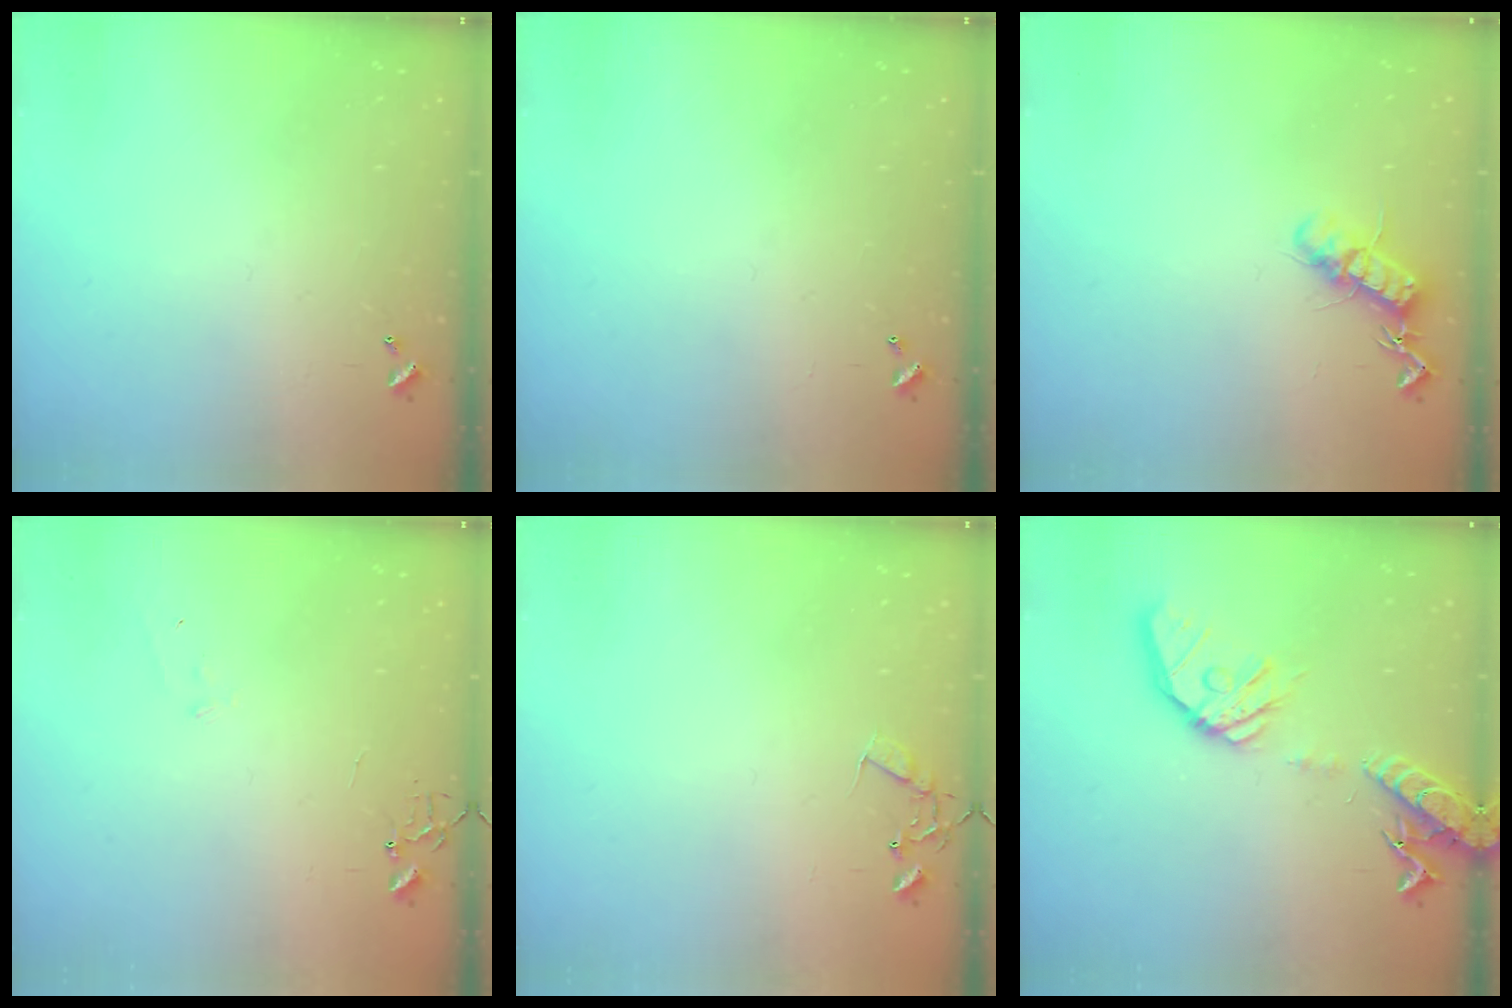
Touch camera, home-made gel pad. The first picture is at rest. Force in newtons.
{"total": 0.0}
{"total": 12.5, "press": 12.5, "slide": 0.4}
{"total": 5.6, "press": 5.6, "slide": 0.7}
{"total": 7.1, "press": 7.1, "slide": 0.5}
{"total": 17.8, "press": 17.5, "slide": 3.0}